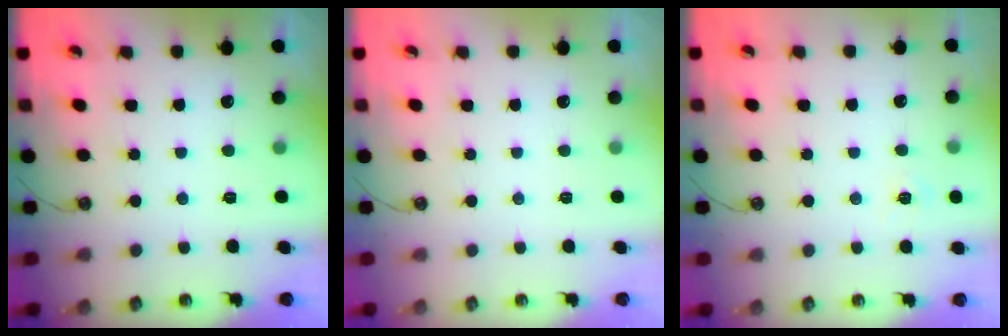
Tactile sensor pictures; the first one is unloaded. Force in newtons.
{"total": 0.0}
{"total": 3.8, "press": 3.8, "slide": 0.5}